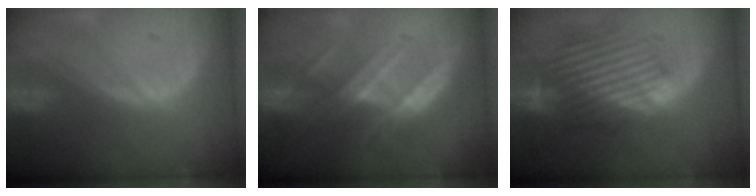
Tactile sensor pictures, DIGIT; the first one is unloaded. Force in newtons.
{"total": 7.2, "press": 6.5, "slide": 3.0}
{"total": 9.6, "press": 9.0, "slide": 3.3}